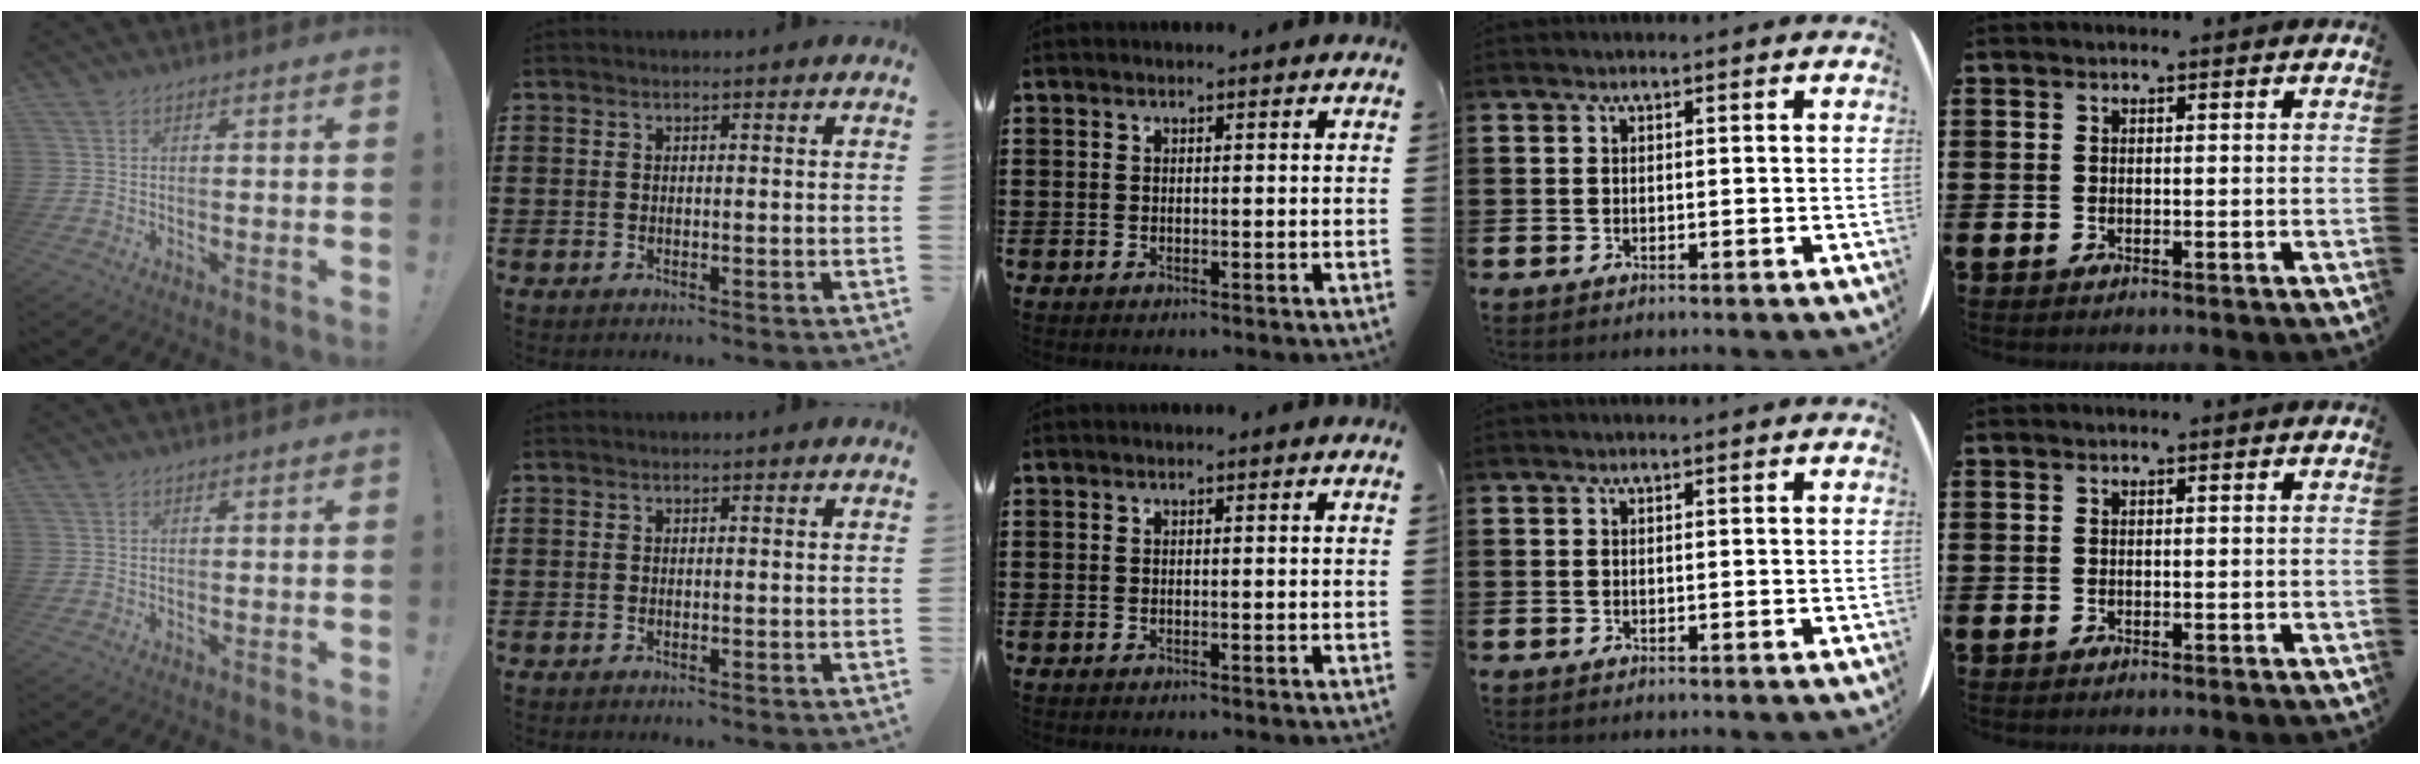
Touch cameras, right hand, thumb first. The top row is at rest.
{}